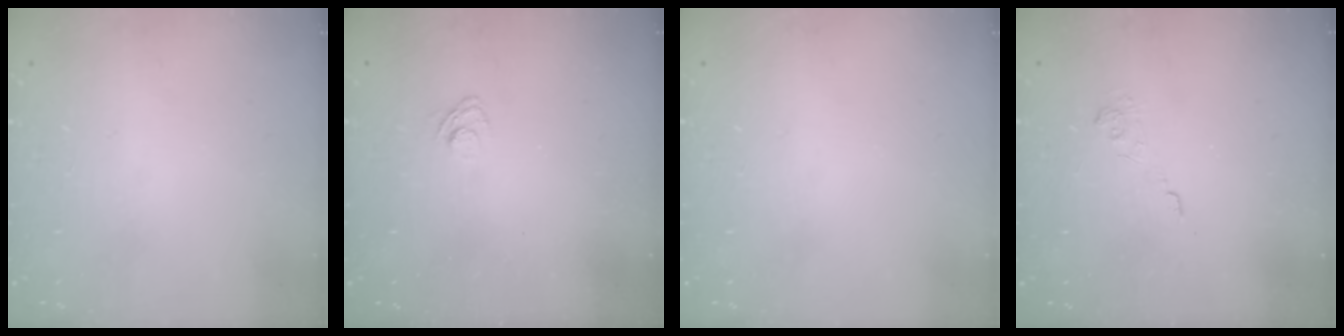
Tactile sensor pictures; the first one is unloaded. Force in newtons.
{"total": 3.0, "press": 2.6, "slide": 1.4}
{"total": 0.0}
{"total": 2.0, "press": 1.4, "slide": 1.4}